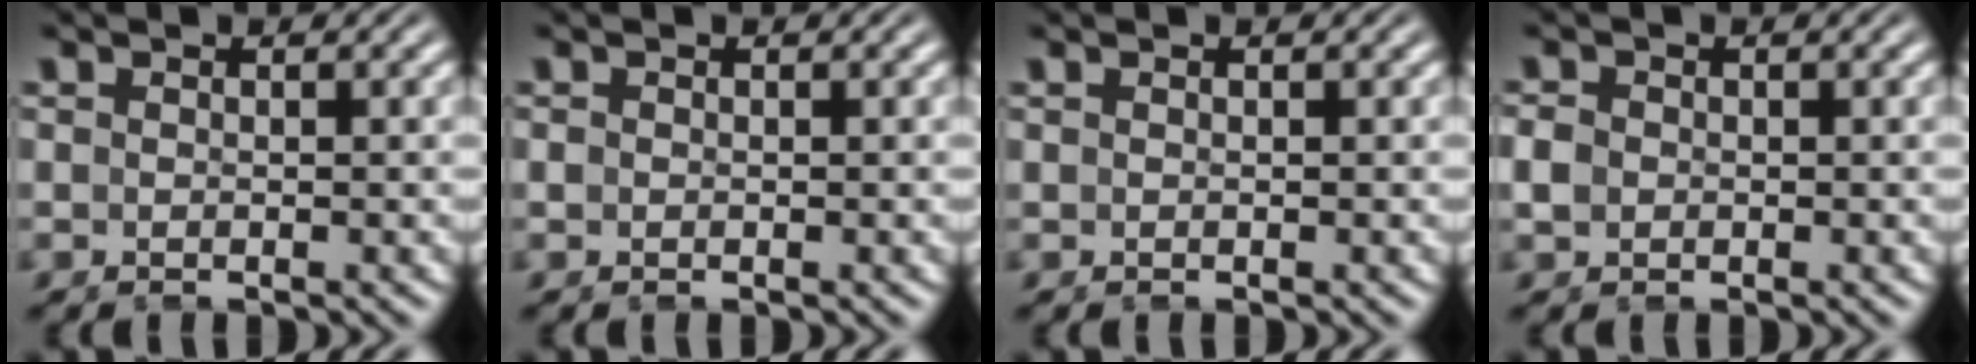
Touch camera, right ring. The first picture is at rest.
{"total": 0.6, "force": [0.0, 0.6, 0.3], "torque": [-0.008, -0.004, 0.002]}
{"total": 0.0}
{"total": 1.2, "force": [-0.1, 1.0, 0.6], "torque": [-0.021, -0.004, 0.000]}